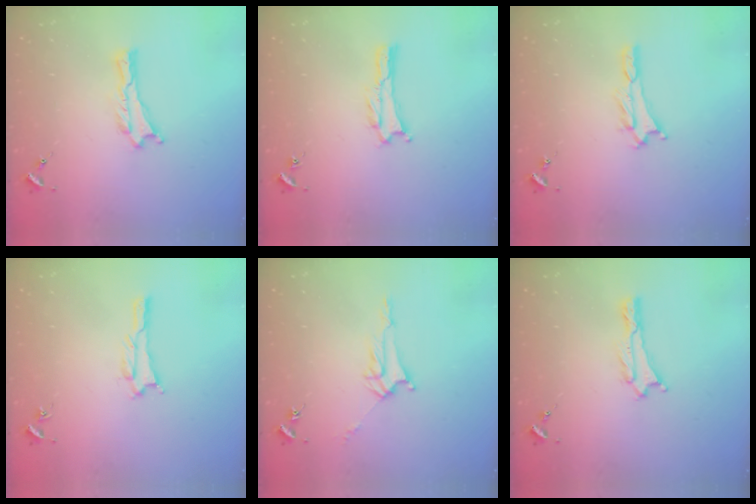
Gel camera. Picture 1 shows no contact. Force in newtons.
{"total": 0.0}
{"total": 1.8, "press": 1.8, "slide": 0.1}
{"total": 1.1, "press": 1.1, "slide": 0.1}
{"total": 3.0, "press": 3.0, "slide": 0.3}
{"total": 0.0}